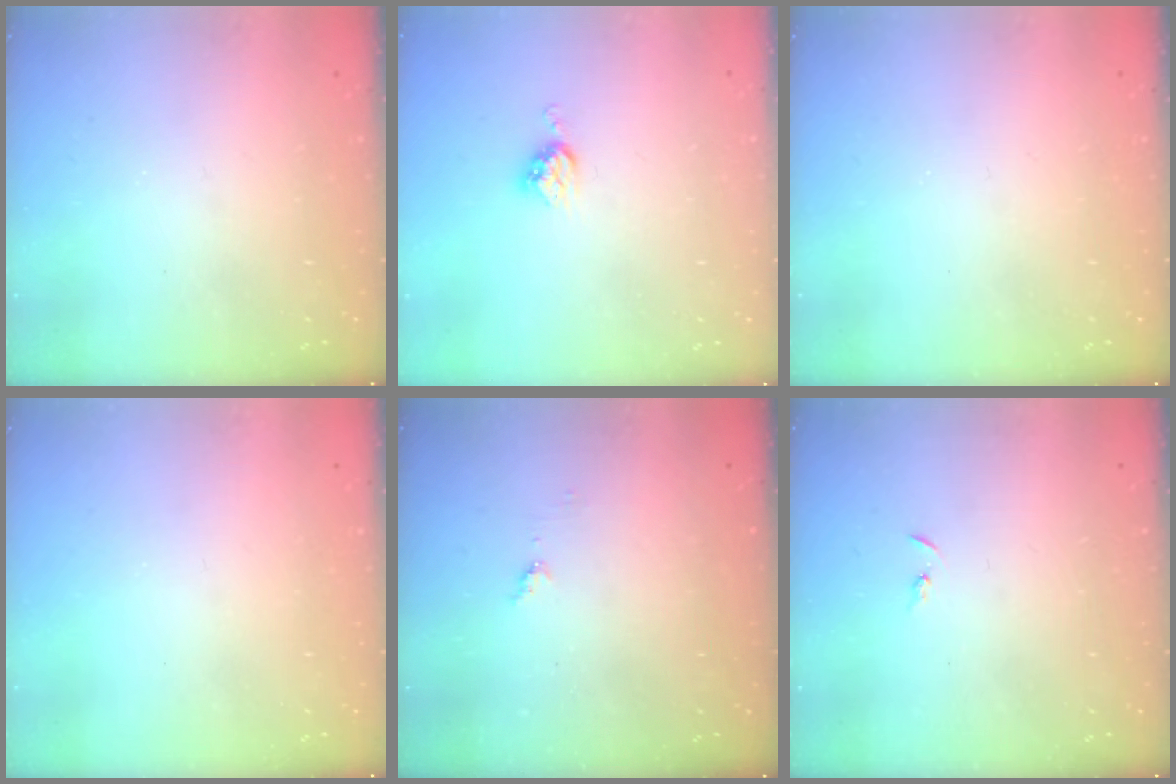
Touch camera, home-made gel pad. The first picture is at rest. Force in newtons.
{"total": 5.1, "press": 5.1, "slide": 0.1}
{"total": 0.0}
{"total": 0.0}
{"total": 4.3, "press": 4.2, "slide": 0.5}
{"total": 3.2, "press": 3.2, "slide": 0.3}